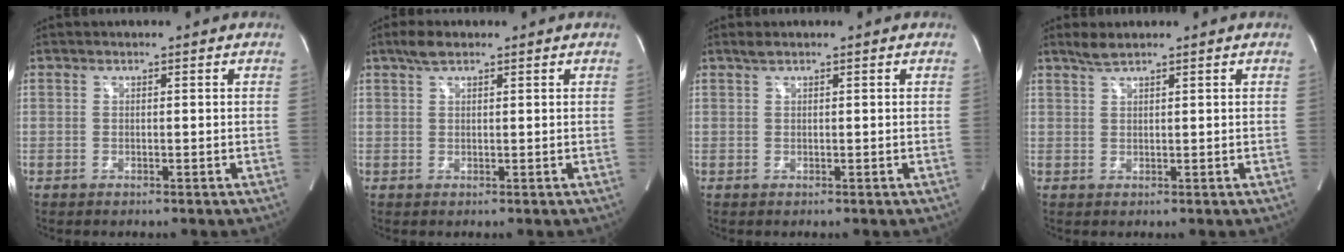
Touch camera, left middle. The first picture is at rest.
{"total": 2.6, "force": [1.9, 0.8, 1.6], "torque": [-0.037, 0.012, 0.037]}
{"total": 0.8, "force": [0.6, 0.0, 0.4], "torque": [-0.014, 0.008, 0.017]}
{"total": 2.1, "force": [1.9, 0.0, 1.1], "torque": [-0.028, 0.006, 0.040]}